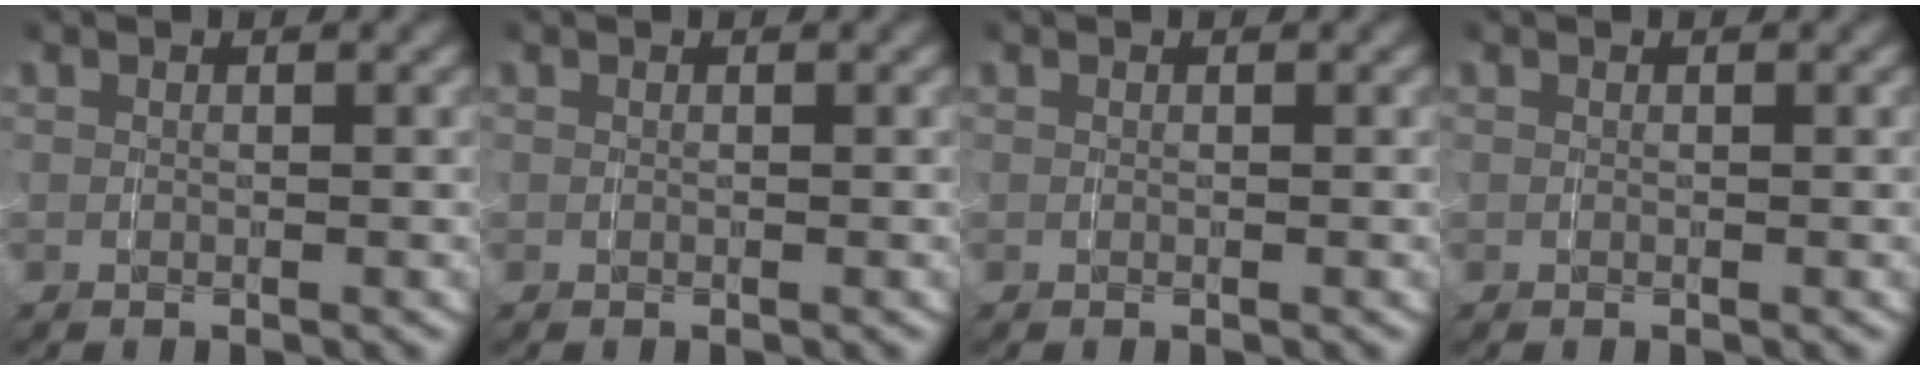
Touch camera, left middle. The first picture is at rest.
{"total": 0.0}
{"total": 0.0}
{"total": 0.0}